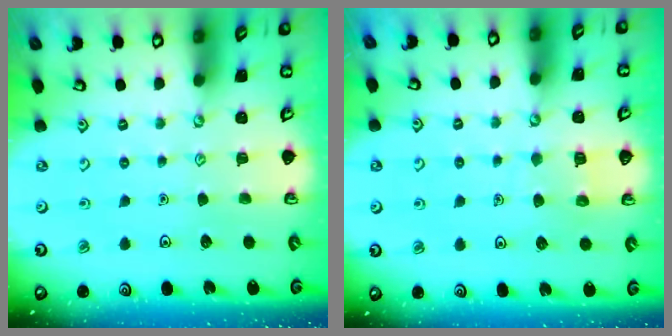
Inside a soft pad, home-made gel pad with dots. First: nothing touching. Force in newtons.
{"total": 5.6, "press": 5.6, "slide": 0.3}